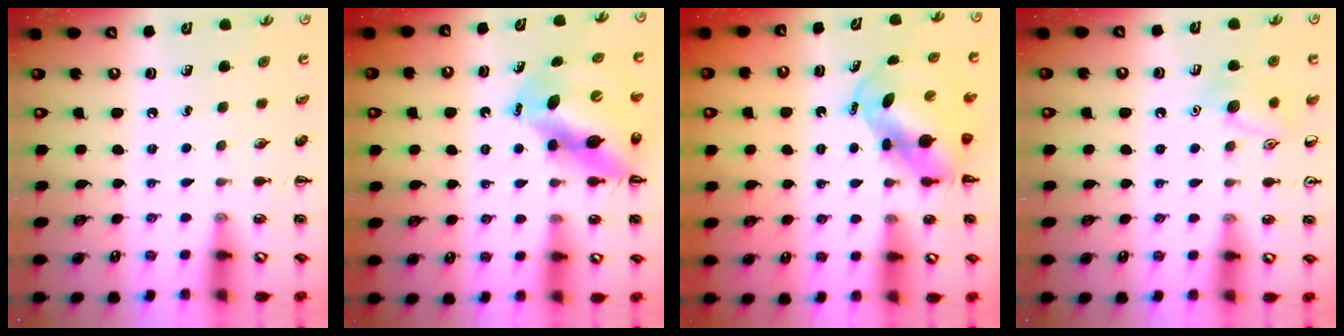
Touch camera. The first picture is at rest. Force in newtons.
{"total": 11.2, "press": 10.8, "slide": 3.2}
{"total": 5.4, "press": 5.3, "slide": 0.7}
{"total": 9.0, "press": 8.9, "slide": 1.2}